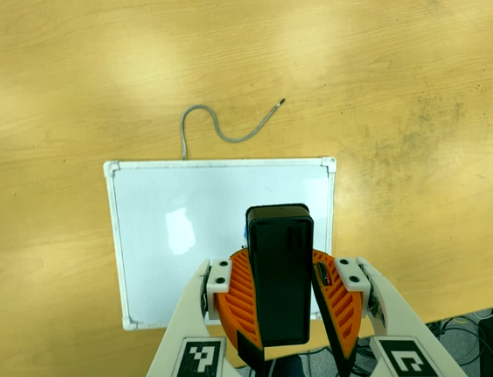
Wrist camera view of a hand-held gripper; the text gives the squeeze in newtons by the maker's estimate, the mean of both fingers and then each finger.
{"total": 8.2, "left": 9.1, "right": 7.2}